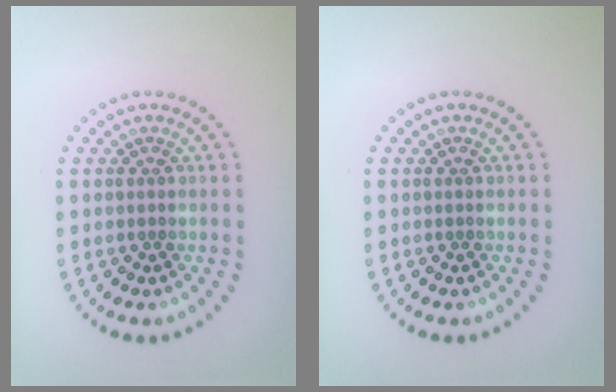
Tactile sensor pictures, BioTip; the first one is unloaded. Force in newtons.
{"total": 0.0}